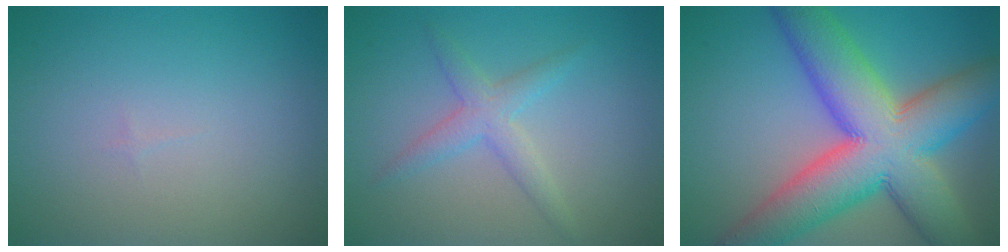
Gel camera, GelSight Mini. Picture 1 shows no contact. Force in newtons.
{"total": 2.5, "press": 2.5, "slide": 0.1}
{"total": 13.6, "press": 13.6, "slide": 0.6}